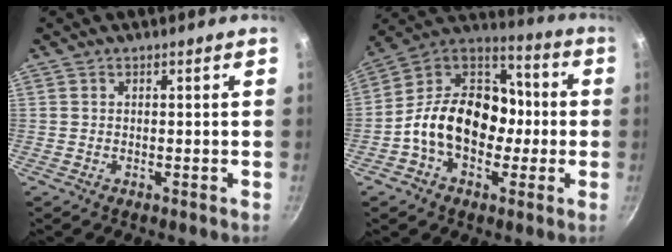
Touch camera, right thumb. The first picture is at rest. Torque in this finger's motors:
{"motor_torque": [-0.37, 1.07, 1.11, -0.73, 0.15]}